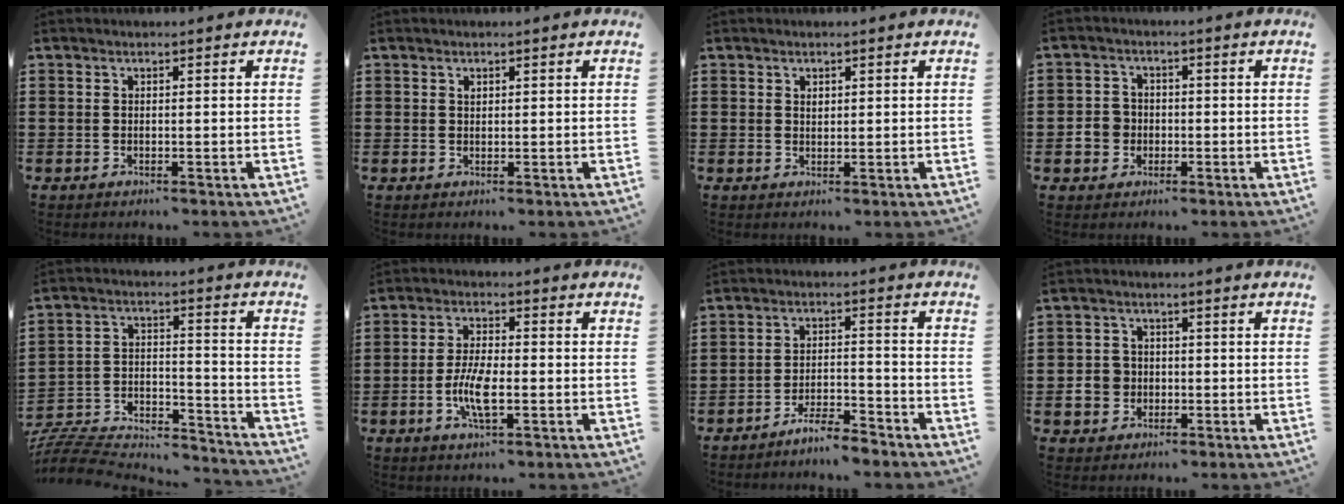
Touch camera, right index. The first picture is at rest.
{"total": 0.6, "force": [0.3, 0.4, 0.3], "torque": [-0.007, 0.002, 0.007]}
{"total": 0.9, "force": [0.5, 0.6, 0.4], "torque": [-0.010, 0.002, 0.009]}
{"total": 4.0, "force": [-0.9, 3.6, 1.6], "torque": [-0.048, 0.005, -0.022]}
{"total": 6.8, "force": [-6.5, 1.4, 1.4], "torque": [-0.042, -0.007, -0.136]}
{"total": 6.4, "force": [-1.6, 2.2, 5.8], "torque": [-0.126, -0.004, -0.036]}
{"total": 4.8, "force": [-4.5, 0.3, 1.6], "torque": [-0.037, 0.005, -0.089]}
{"total": 4.2, "force": [-1.0, 3.8, 1.6], "torque": [-0.048, 0.005, -0.022]}